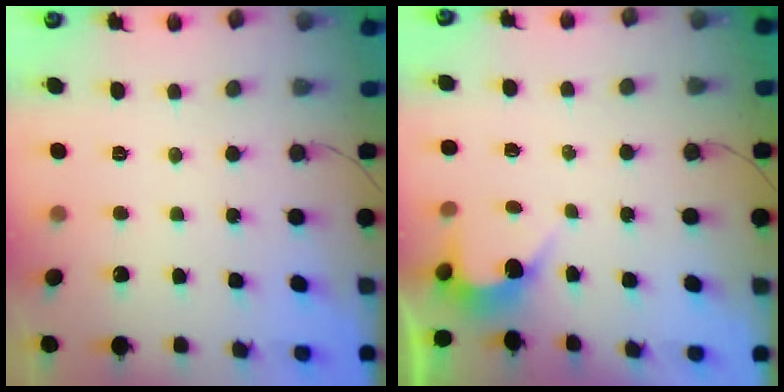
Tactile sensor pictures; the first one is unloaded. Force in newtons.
{"total": 2.5, "press": 2.5, "slide": 0.2}